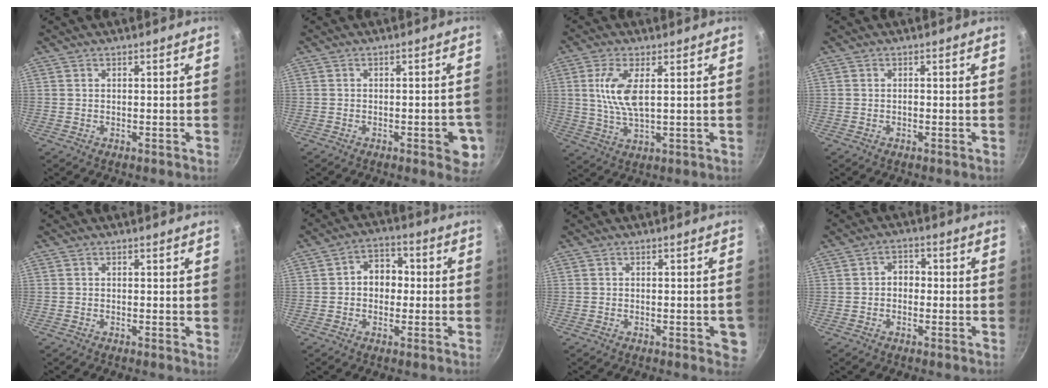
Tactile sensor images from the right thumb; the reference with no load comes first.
{"total": 6.0, "force": [-2.2, 2.3, 5.1], "torque": [-0.042, 0.010, -0.027]}
{"total": 8.1, "force": [1.7, 3.1, 7.3], "torque": [-0.151, -0.004, 0.036]}
{"total": 0.5, "force": [-0.3, 0.4, 0.3], "torque": [-0.004, 0.002, -0.007]}
{"total": 0.0}
{"total": 7.0, "force": [0.0, 5.6, 4.1], "torque": [-0.018, 0.017, -0.010]}
{"total": 3.9, "force": [-1.4, 1.5, 3.3], "torque": [-0.027, 0.003, -0.018]}
{"total": 3.4, "force": [-0.5, 2.7, 1.9], "torque": [-0.010, 0.011, -0.015]}